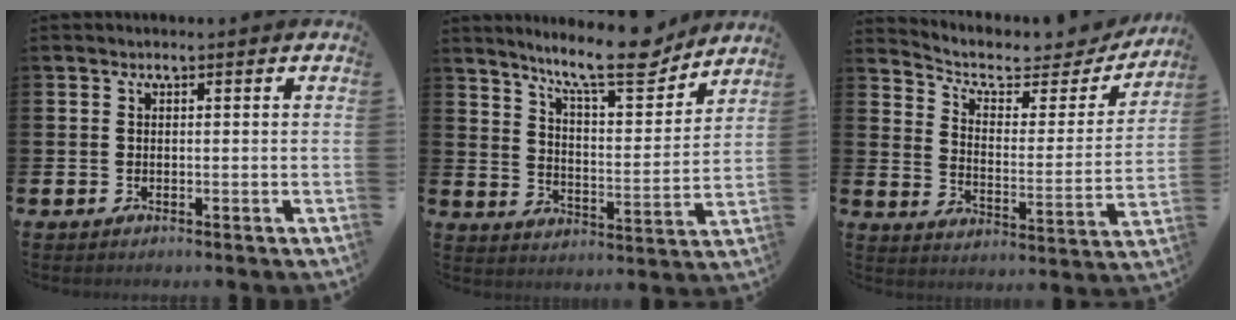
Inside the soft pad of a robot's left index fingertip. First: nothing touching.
{"total": 11.7, "force": [10.0, 2.2, 5.6], "torque": [-0.099, -0.062, 0.170]}
{"total": 6.6, "force": [5.8, 2.5, 2.0], "torque": [-0.059, -0.048, 0.092]}